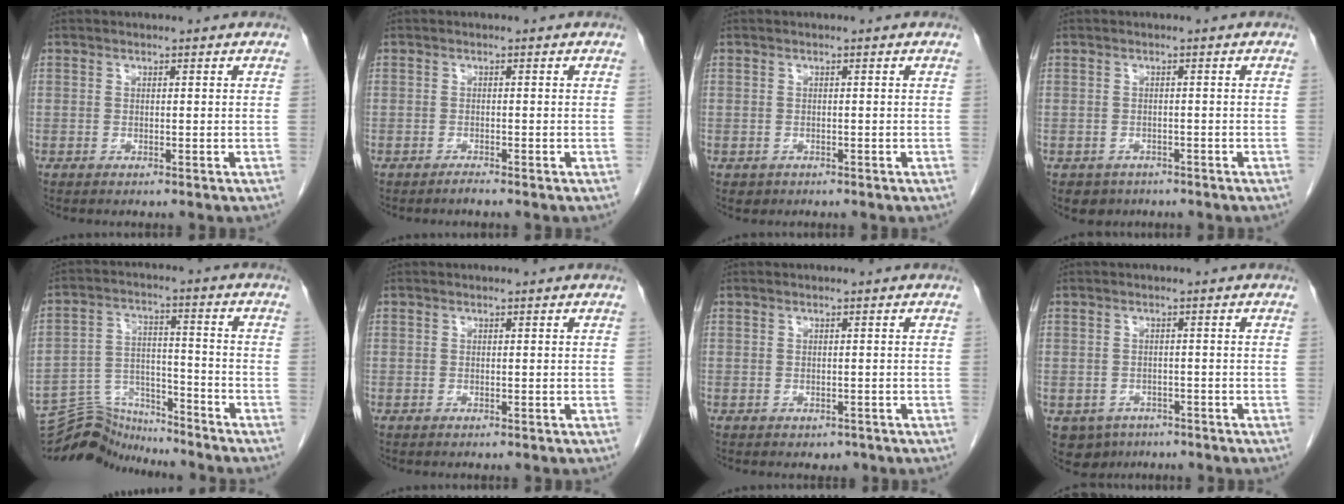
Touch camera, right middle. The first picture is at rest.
{"total": 0.7, "force": [-0.6, -0.2, 0.3], "torque": [-0.009, -0.002, -0.011]}
{"total": 0.8, "force": [-0.4, 0.7, 0.1], "torque": [-0.009, 0.002, -0.001]}
{"total": 2.7, "force": [-1.8, 2.0, 0.1], "torque": [-0.008, 0.005, -0.026]}
{"total": 9.5, "force": [-9.4, 0.9, -0.5], "torque": [0.000, 0.029, -0.172]}
{"total": 0.0}
{"total": 0.9, "force": [-0.5, 0.7, 0.2], "torque": [-0.004, 0.000, -0.002]}
{"total": 4.6, "force": [-2.9, 3.5, 0.9], "torque": [-0.014, 0.002, -0.039]}